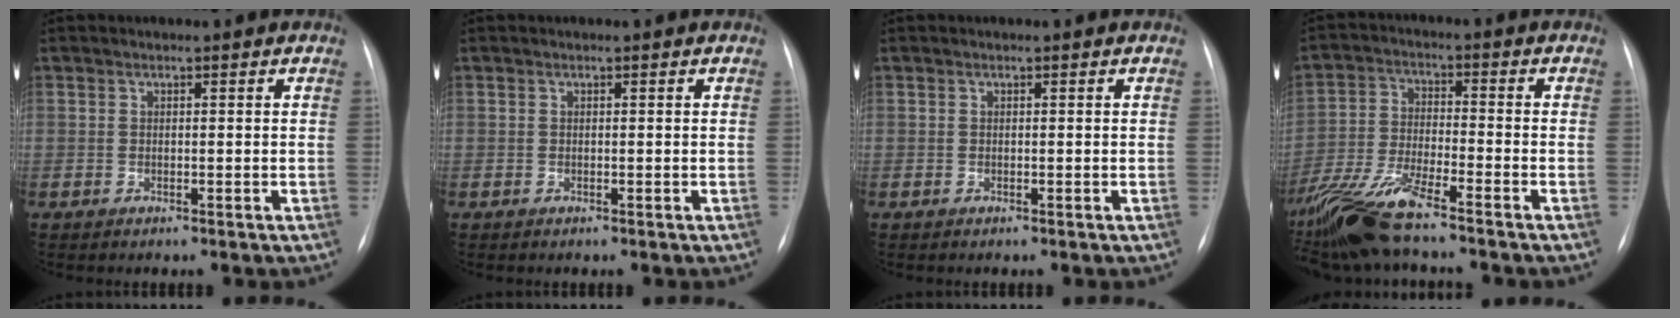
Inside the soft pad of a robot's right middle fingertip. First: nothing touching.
{"total": 0.0}
{"total": 0.0}
{"total": 11.0, "force": [-8.9, 0.9, 6.3], "torque": [-0.138, -0.023, -0.170]}